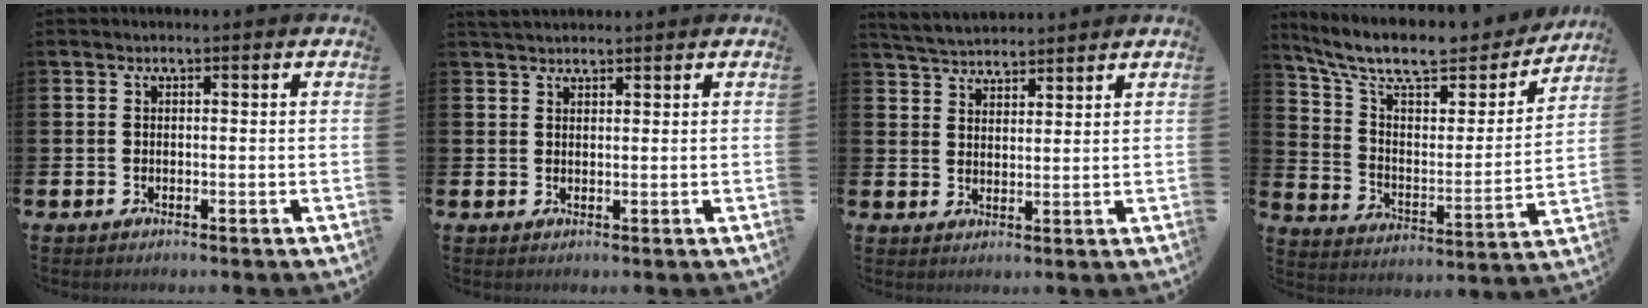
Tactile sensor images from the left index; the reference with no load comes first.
{"total": 2.0, "force": [1.9, 0.6, 0.2], "torque": [0.008, -0.006, 0.033]}
{"total": 4.3, "force": [4.3, 0.7, 0.3], "torque": [-0.019, -0.019, 0.078]}
{"total": 10.8, "force": [9.2, 3.5, 4.5], "torque": [-0.125, -0.057, 0.157]}